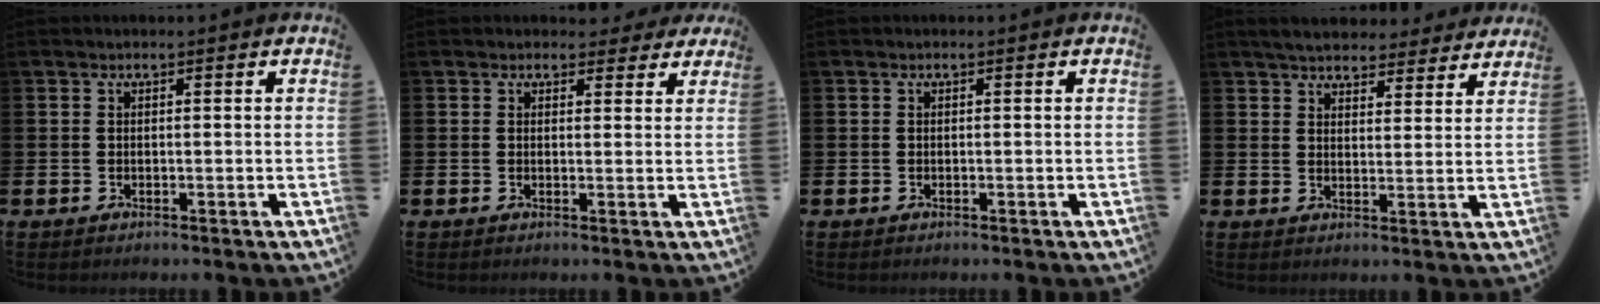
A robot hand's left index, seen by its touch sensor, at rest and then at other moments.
{"total": 2.2, "force": [1.8, 1.2, 0.3], "torque": [0.006, -0.005, 0.029]}
{"total": 0.0}
{"total": 5.3, "force": [5.1, 1.3, 0.6], "torque": [-0.030, -0.029, 0.091]}